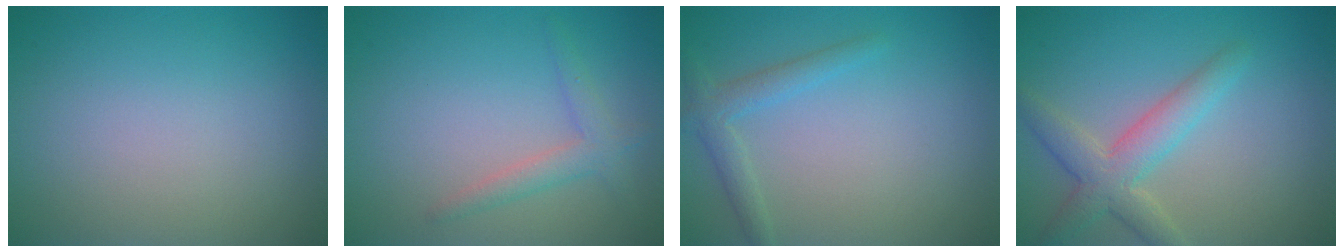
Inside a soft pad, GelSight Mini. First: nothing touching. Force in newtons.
{"total": 2.1, "press": 2.1, "slide": 0.1}
{"total": 2.1, "press": 2.1, "slide": 0.1}
{"total": 4.0, "press": 4.0, "slide": 0.3}